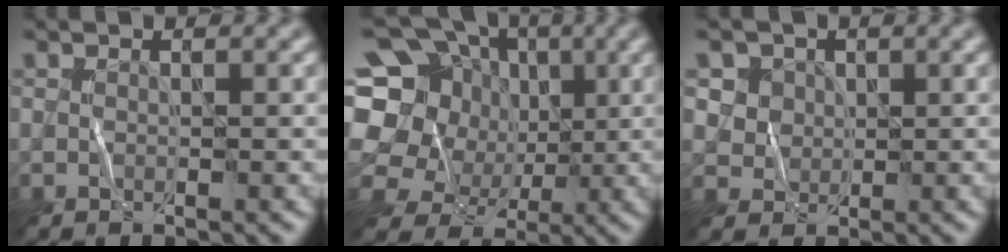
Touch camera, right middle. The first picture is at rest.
{"total": 16.1, "force": [0.7, 14.7, 6.7], "torque": [-0.159, 0.030, -0.006]}
{"total": 3.9, "force": [1.7, 3.3, 1.3], "torque": [-0.039, -0.001, 0.037]}